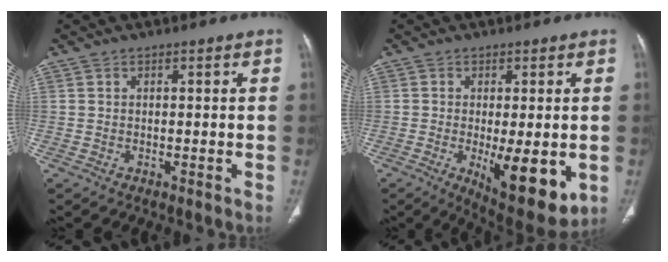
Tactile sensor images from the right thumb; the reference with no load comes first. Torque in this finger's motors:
{"motor_torque": [1.33, 1.56, 0.05, 0.02, 0.30]}